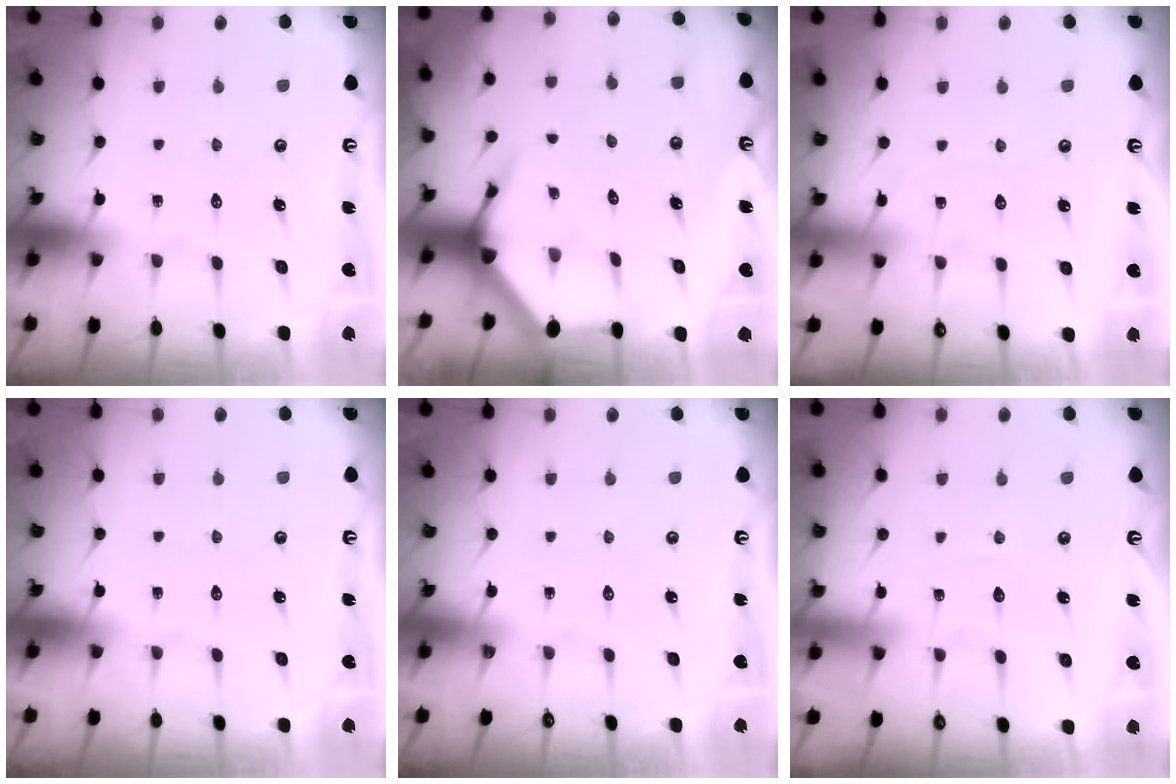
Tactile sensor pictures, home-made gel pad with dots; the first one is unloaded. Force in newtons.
{"total": 3.8, "press": 3.8, "slide": 0.5}
{"total": 2.5, "press": 2.5, "slide": 0.3}
{"total": 0.0}
{"total": 0.0}
{"total": 4.8, "press": 4.8, "slide": 0.5}